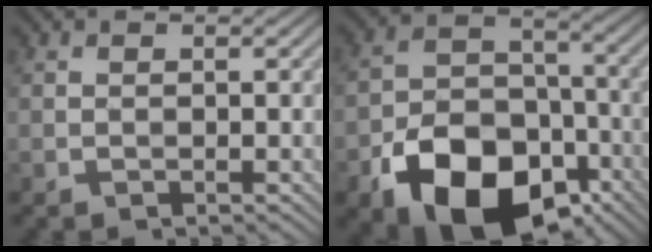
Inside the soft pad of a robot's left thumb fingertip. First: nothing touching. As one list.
[{"total": 16.0, "force": [-8.8, 10.0, 9.0], "torque": [-0.177, -0.042, -0.150]}]